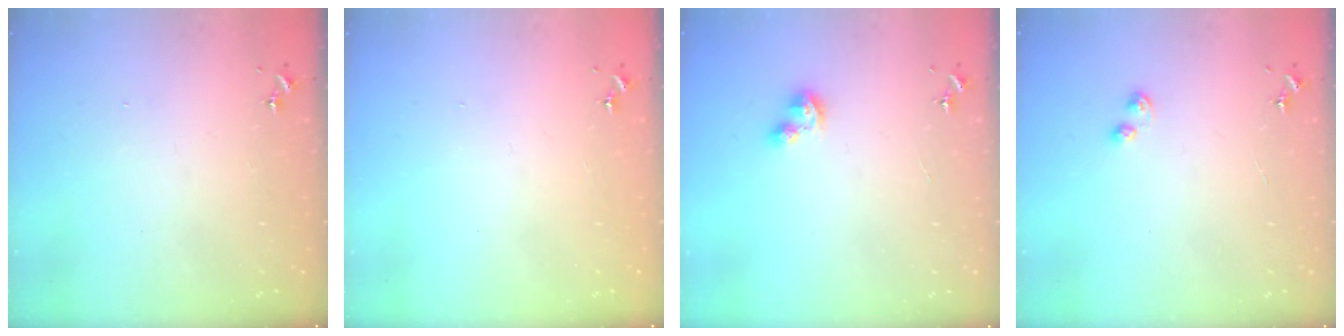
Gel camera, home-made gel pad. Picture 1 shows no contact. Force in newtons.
{"total": 0.0}
{"total": 4.0, "press": 4.0, "slide": 0.8}
{"total": 3.4, "press": 3.3, "slide": 0.5}